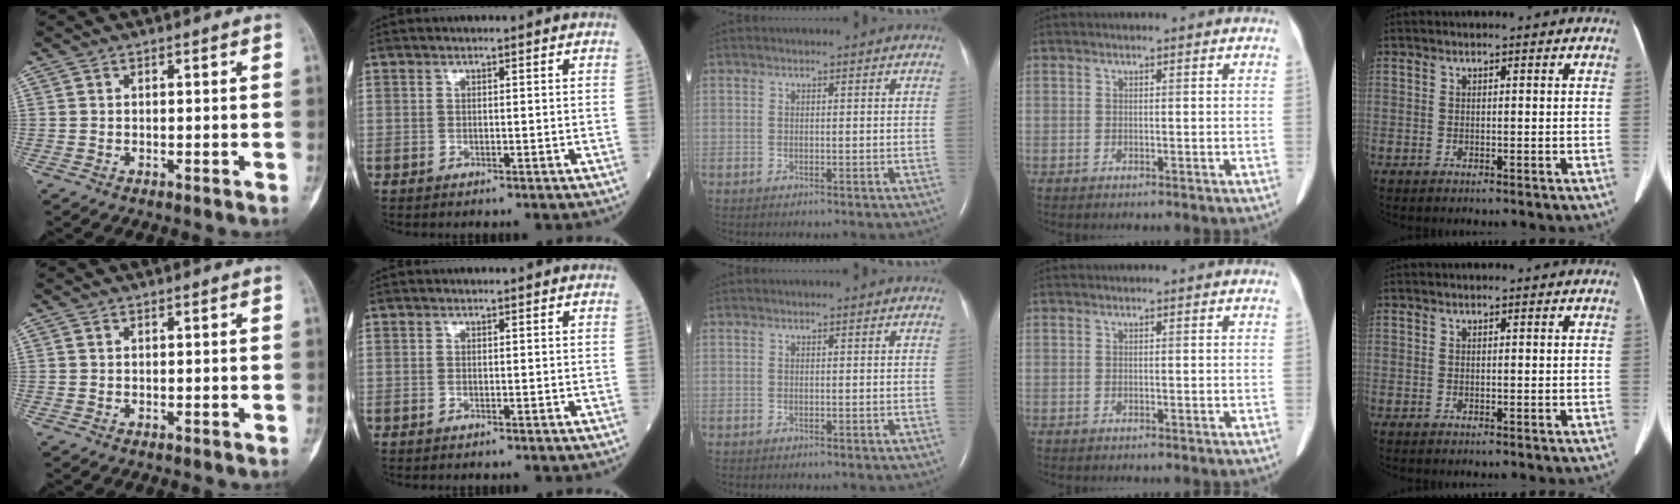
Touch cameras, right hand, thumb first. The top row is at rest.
{}